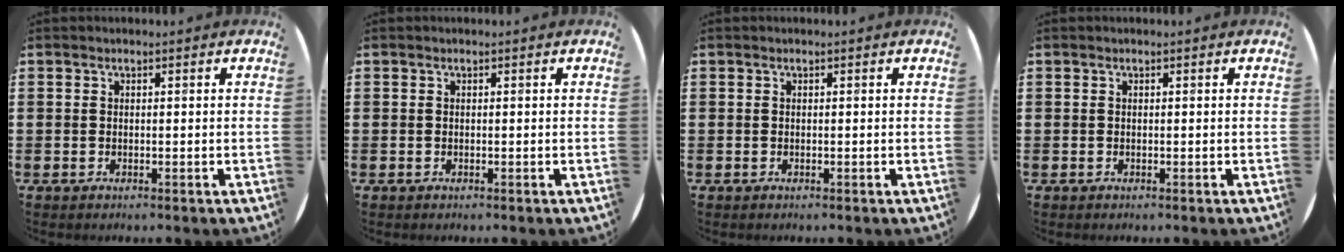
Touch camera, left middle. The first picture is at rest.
{"total": 0.0}
{"total": 0.0}
{"total": 0.0}